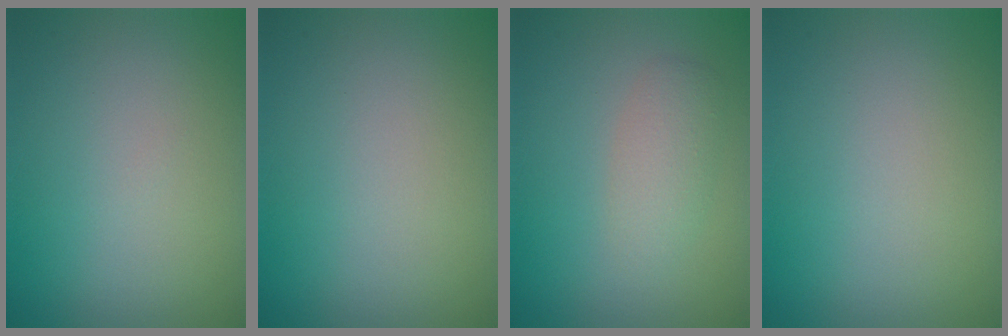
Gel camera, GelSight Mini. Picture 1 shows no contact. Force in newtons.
{"total": 0.0}
{"total": 2.1, "press": 2.1, "slide": 0.1}
{"total": 0.0}